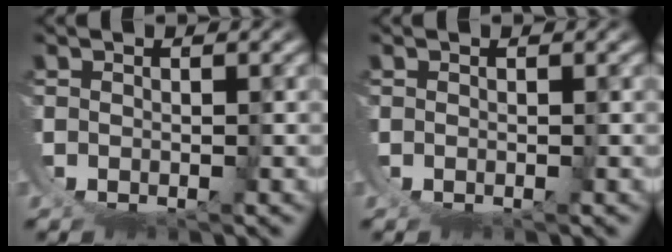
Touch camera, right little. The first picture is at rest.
{"total": 0.0}